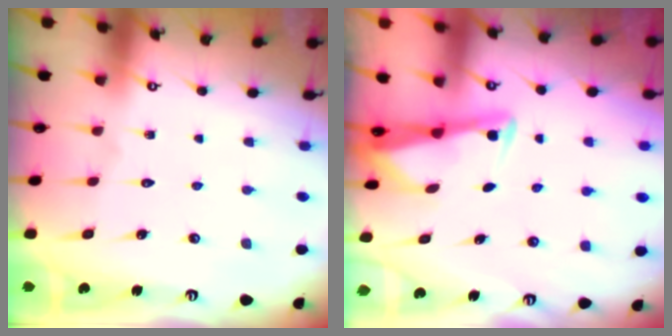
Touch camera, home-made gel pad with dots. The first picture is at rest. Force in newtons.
{"total": 2.8, "press": 2.8, "slide": 0.2}